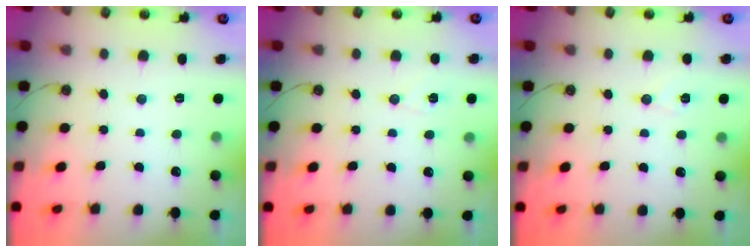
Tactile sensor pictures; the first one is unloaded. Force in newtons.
{"total": 5.8, "press": 3.8, "slide": 4.4}
{"total": 7.3, "press": 5.8, "slide": 4.4}